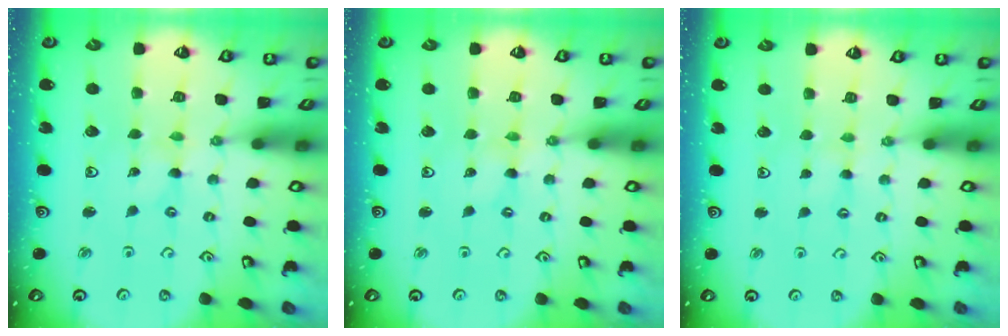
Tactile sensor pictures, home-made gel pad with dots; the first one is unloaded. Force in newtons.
{"total": 0.0}
{"total": 1.7, "press": 1.7, "slide": 0.3}